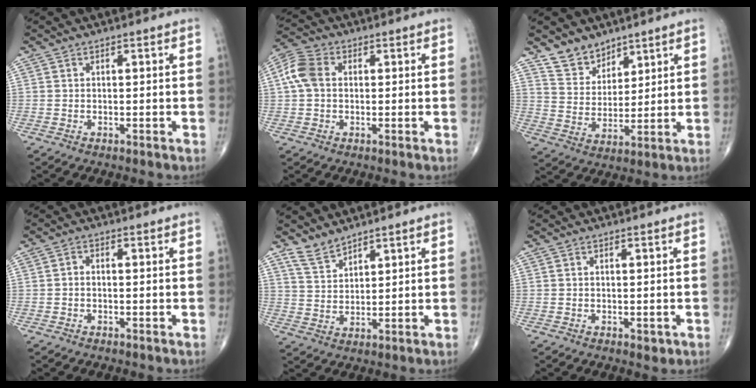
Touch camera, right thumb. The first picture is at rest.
{"total": 6.4, "force": [0.8, 4.6, 4.4], "torque": [-0.098, 0.021, 0.010]}
{"total": 7.4, "force": [5.8, 4.3, 1.5], "torque": [0.000, -0.047, 0.117]}
{"total": 1.0, "force": [-0.4, 0.7, 0.7], "torque": [-0.005, 0.006, -0.009]}
{"total": 4.2, "force": [3.8, 1.5, 1.1], "torque": [-0.014, -0.025, 0.081]}
{"total": 1.5, "force": [-0.5, 0.8, 1.2], "torque": [-0.008, -0.001, -0.004]}